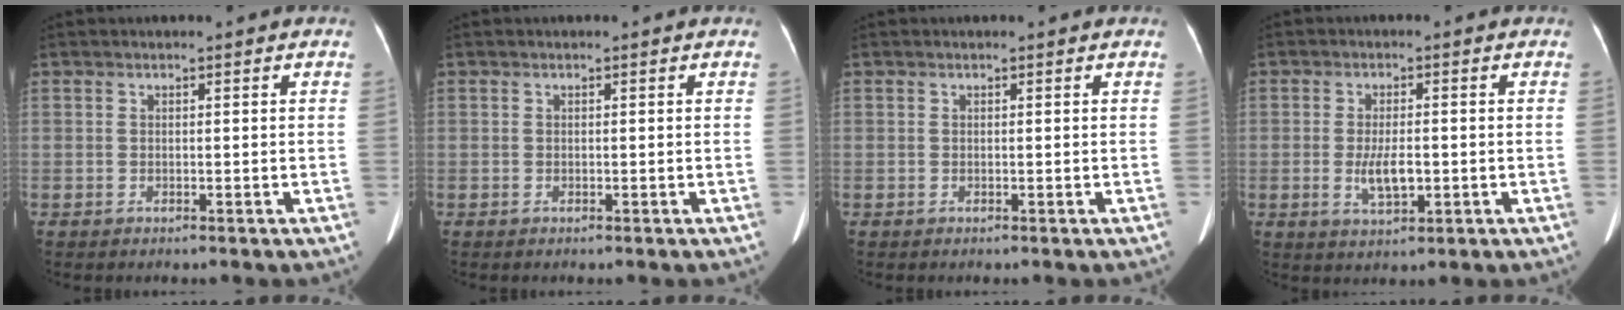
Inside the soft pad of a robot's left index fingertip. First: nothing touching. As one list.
[{"total": 0.0}, {"total": 0.0}, {"total": 4.5, "force": [-0.8, 1.5, 4.1], "torque": [-0.083, -0.005, -0.009]}]